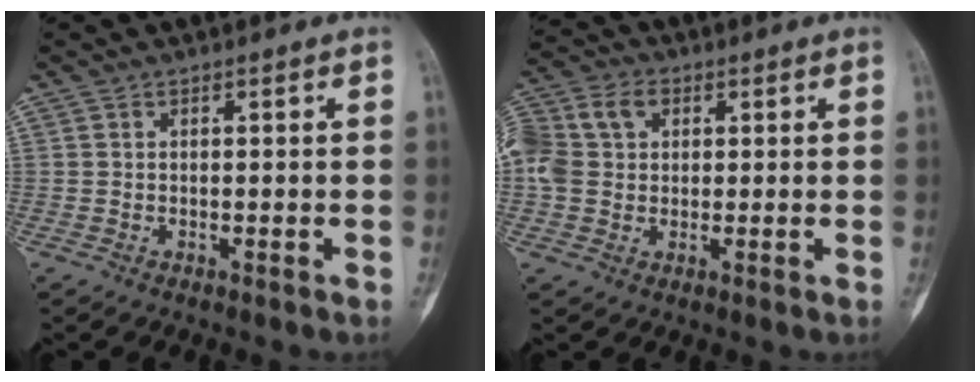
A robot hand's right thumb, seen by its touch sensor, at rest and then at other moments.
{"total": 14.2, "force": [3.5, 10.8, 8.5], "torque": [-0.198, 0.033, 0.061]}